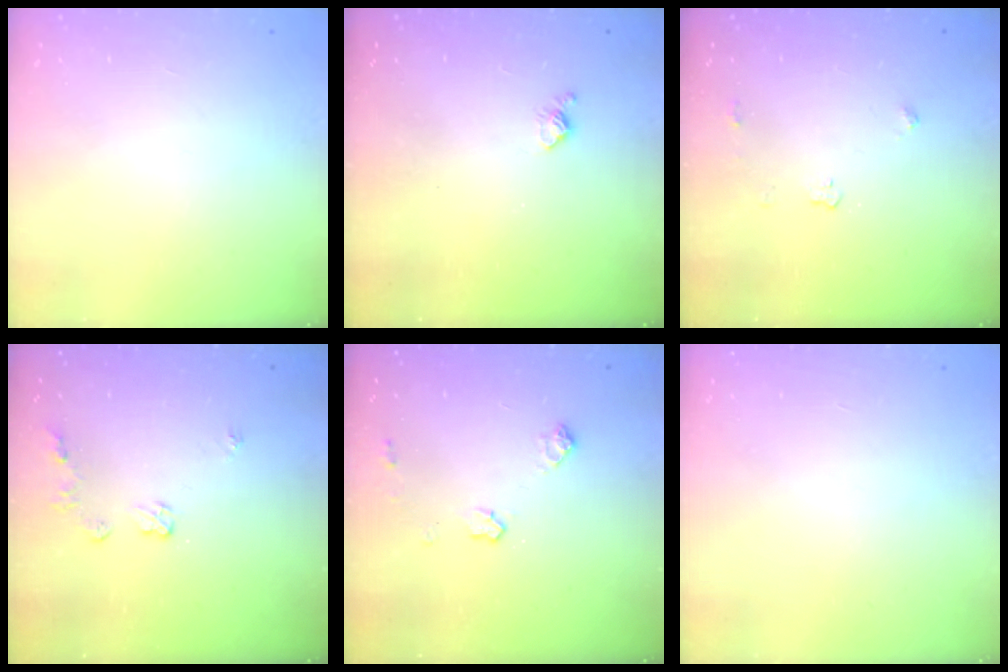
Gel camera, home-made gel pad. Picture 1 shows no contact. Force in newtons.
{"total": 3.9, "press": 3.8, "slide": 0.5}
{"total": 3.3, "press": 3.2, "slide": 0.4}
{"total": 5.3, "press": 5.2, "slide": 0.3}
{"total": 7.3, "press": 7.3, "slide": 0.8}
{"total": 0.0}